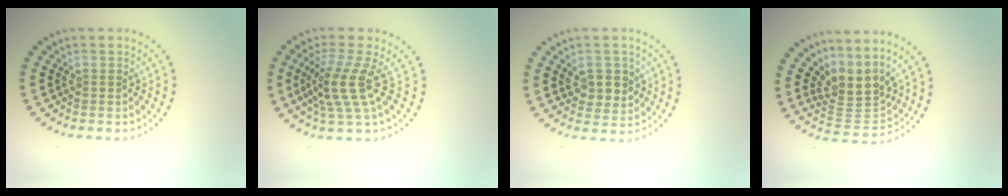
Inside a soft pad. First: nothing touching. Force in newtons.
{"total": 3.9, "press": 2.9, "slide": 2.6}
{"total": 2.9, "press": 2.8, "slide": 0.8}
{"total": 3.5, "press": 2.5, "slide": 2.5}